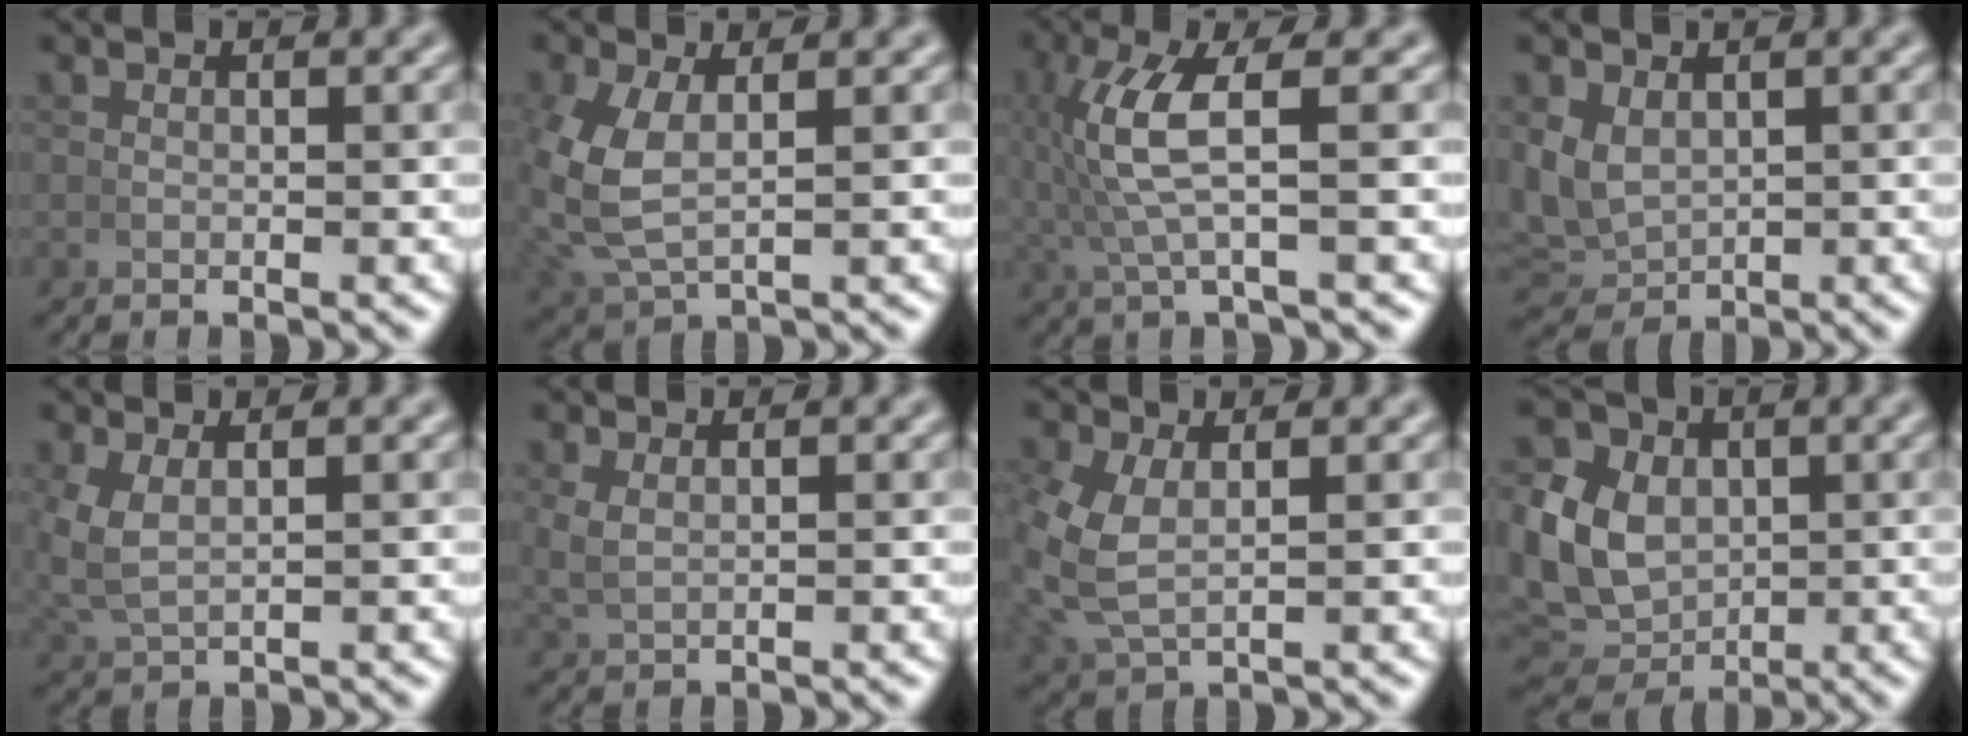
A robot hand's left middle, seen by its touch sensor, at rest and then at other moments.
{"total": 4.7, "force": [0.7, 3.0, 3.5], "torque": [-0.110, -0.011, 0.030]}
{"total": 5.7, "force": [0.7, 1.4, 5.5], "torque": [-0.114, 0.012, 0.014]}
{"total": 5.7, "force": [0.1, 4.9, 2.9], "torque": [-0.093, -0.039, 0.028]}
{"total": 2.7, "force": [0.7, 1.6, 2.0], "torque": [-0.062, -0.005, 0.024]}
{"total": 1.6, "force": [0.6, 0.9, 1.2], "torque": [-0.034, -0.004, 0.021]}
{"total": 4.2, "force": [0.6, 2.9, 3.0], "torque": [-0.096, -0.012, 0.025]}
{"total": 11.4, "force": [0.3, 10.0, 5.6], "torque": [-0.140, -0.037, 0.013]}